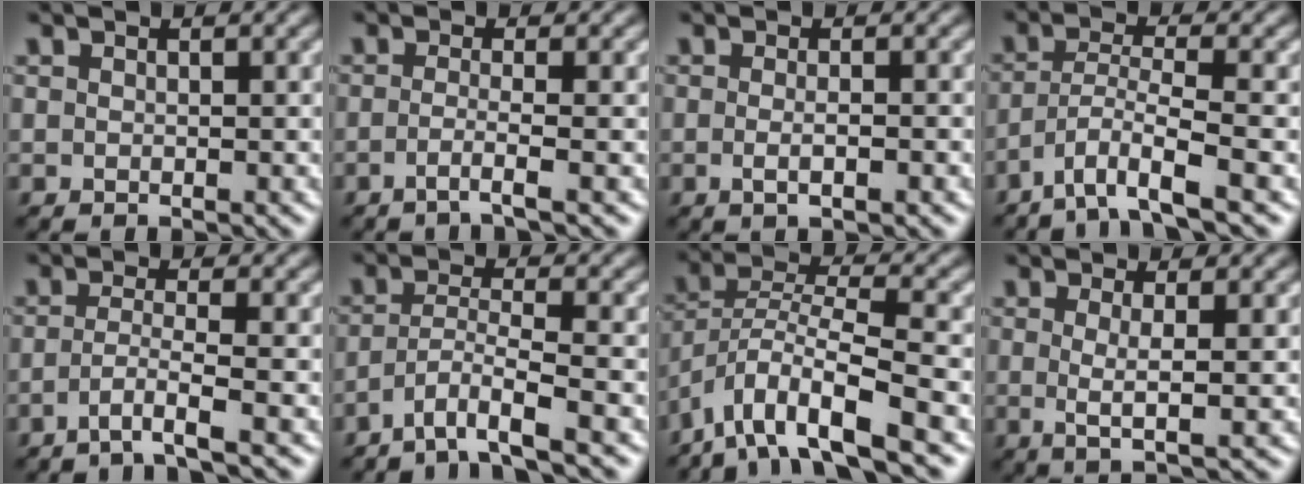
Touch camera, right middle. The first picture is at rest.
{"total": 1.9, "force": [-0.9, 0.3, 1.7], "torque": [-0.022, -0.002, -0.031]}
{"total": 2.2, "force": [-0.3, 0.9, 2.0], "torque": [-0.007, -0.003, -0.011]}
{"total": 4.6, "force": [-3.0, 0.5, 3.5], "torque": [-0.063, 0.002, -0.065]}
{"total": 2.5, "force": [-1.3, 0.1, 2.1], "torque": [-0.037, -0.001, -0.041]}
{"total": 3.5, "force": [-2.3, 0.2, 2.6], "torque": [-0.052, 0.003, -0.054]}
{"total": 8.0, "force": [-5.2, 1.9, 5.8], "torque": [-0.105, 0.005, -0.104]}
{"total": 2.7, "force": [0.3, 0.4, 2.6], "torque": [-0.052, -0.007, 0.004]}